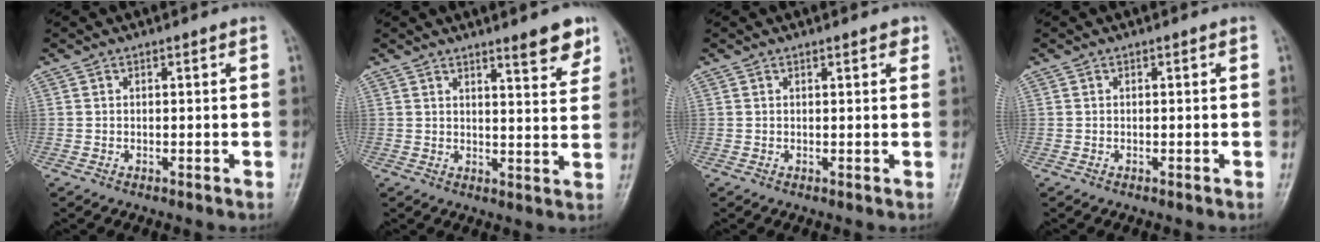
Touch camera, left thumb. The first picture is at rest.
{"total": 6.4, "force": [4.6, 1.1, 4.3], "torque": [-0.047, -0.032, 0.063]}
{"total": 1.5, "force": [1.0, 0.5, 1.0], "torque": [-0.009, -0.003, 0.011]}
{"total": 0.0}